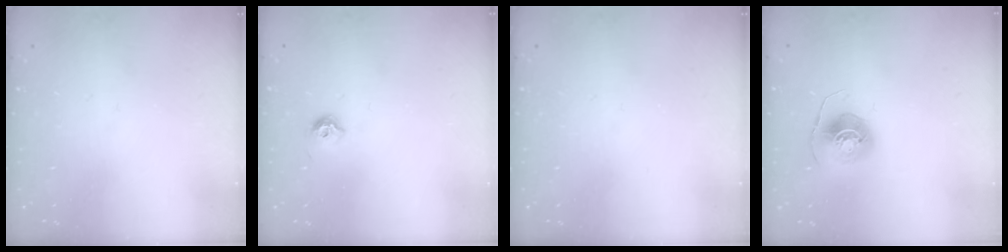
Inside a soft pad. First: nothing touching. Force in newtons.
{"total": 6.1, "press": 6.0, "slide": 0.9}
{"total": 0.0}
{"total": 6.8, "press": 6.8, "slide": 0.4}